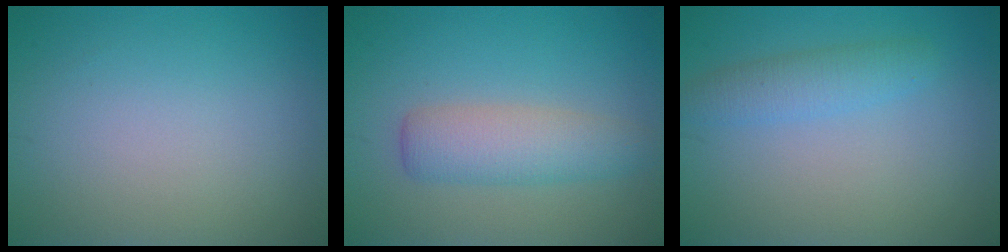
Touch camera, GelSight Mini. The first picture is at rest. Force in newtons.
{"total": 3.9, "press": 3.9, "slide": 0.1}
{"total": 2.4, "press": 2.4, "slide": 0.1}